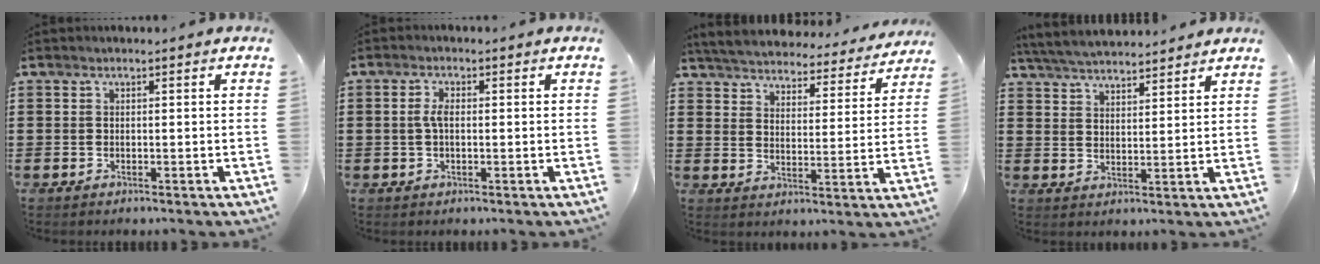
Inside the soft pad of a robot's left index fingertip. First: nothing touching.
{"total": 2.4, "force": [0.1, 1.0, 2.2], "torque": [-0.053, -0.001, -0.002]}
{"total": 4.8, "force": [4.8, 0.2, 0.3], "torque": [-0.033, -0.039, 0.079]}
{"total": 5.0, "force": [4.9, 0.3, 1.0], "torque": [-0.038, -0.018, 0.088]}